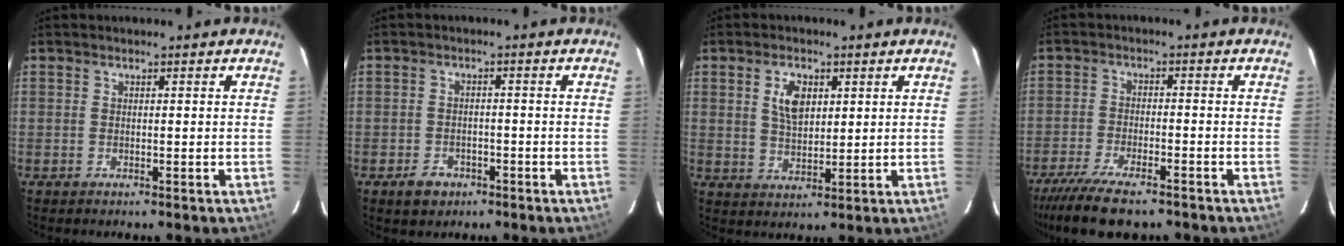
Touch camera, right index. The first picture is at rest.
{"total": 4.2, "force": [-2.5, 3.1, 1.4], "torque": [-0.035, 0.008, -0.032]}
{"total": 5.9, "force": [2.1, 3.3, 4.4], "torque": [-0.081, 0.006, 0.043]}
{"total": 11.9, "force": [-9.5, 3.1, 6.5], "torque": [-0.155, -0.035, -0.166]}